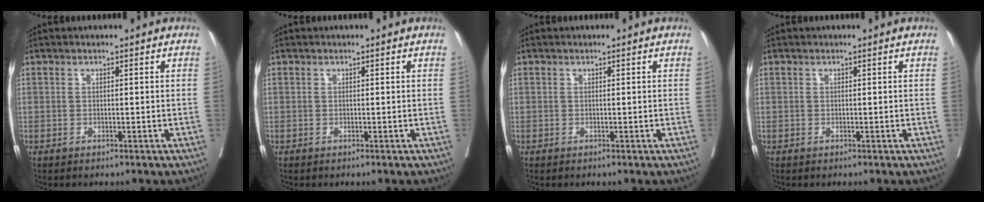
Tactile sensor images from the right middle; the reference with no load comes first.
{"total": 0.0}
{"total": 0.0}
{"total": 0.0}